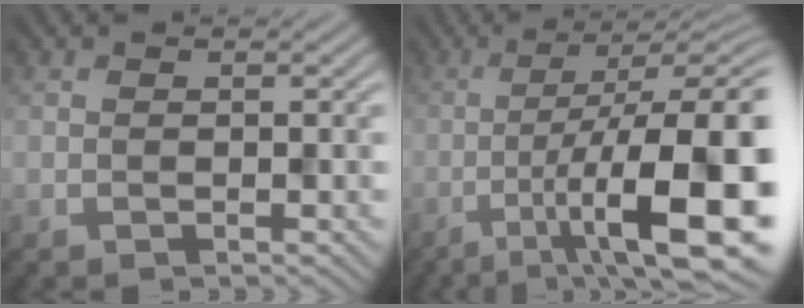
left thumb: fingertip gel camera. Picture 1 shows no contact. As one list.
[{"total": 15.9, "force": [-5.4, 3.7, 14.5], "torque": [-0.211, -0.001, -0.079]}]